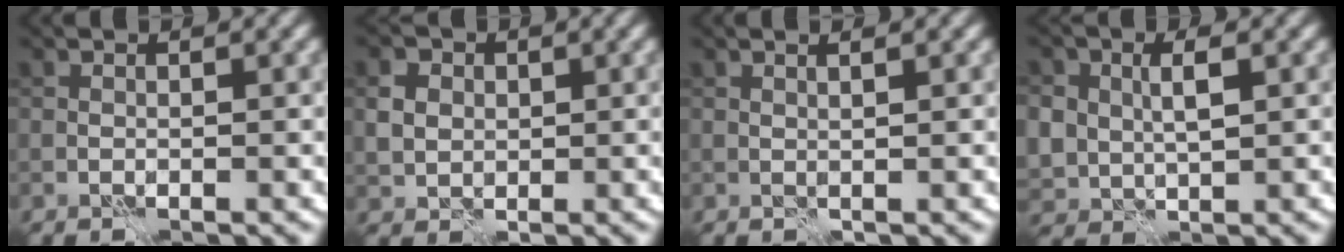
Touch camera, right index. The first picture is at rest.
{"total": 2.7, "force": [0.4, 2.3, 1.3], "torque": [-0.027, 0.003, 0.007]}
{"total": 1.0, "force": [0.6, 0.2, 0.8], "torque": [-0.013, -0.002, 0.006]}
{"total": 4.6, "force": [0.8, 3.4, 3.0], "torque": [-0.062, -0.003, 0.024]}